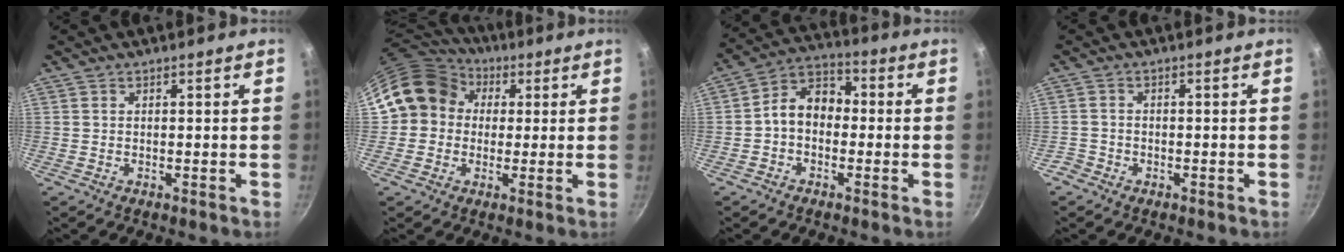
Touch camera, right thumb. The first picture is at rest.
{"total": 12.6, "force": [2.0, 11.3, 5.2], "torque": [-0.059, 0.032, 0.017]}
{"total": 8.4, "force": [-1.0, 6.2, 5.5], "torque": [-0.063, 0.036, -0.038]}
{"total": 2.4, "force": [-1.6, 1.7, 0.4], "torque": [-0.006, 0.017, -0.031]}